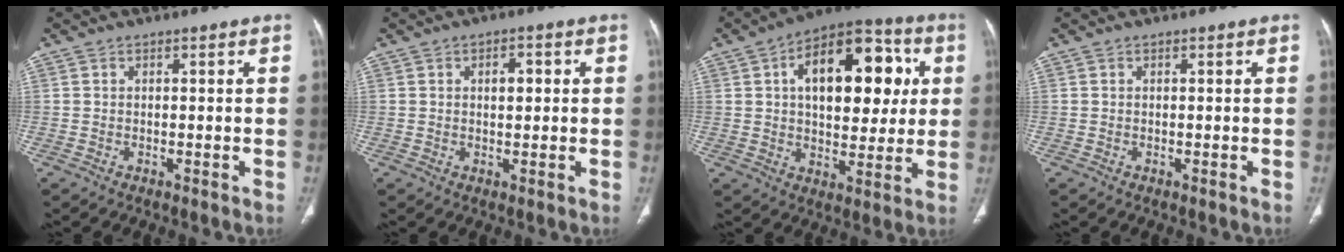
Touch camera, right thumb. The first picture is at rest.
{"total": 3.2, "force": [0.7, 1.8, 2.6], "torque": [-0.028, 0.003, 0.009]}
{"total": 20.9, "force": [4.8, 11.8, 16.6], "torque": [-0.195, 0.015, 0.066]}
{"total": 0.0}